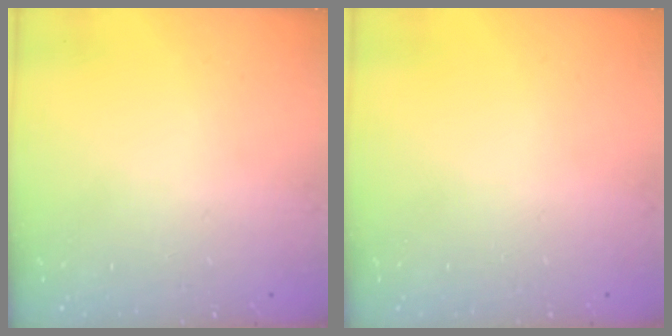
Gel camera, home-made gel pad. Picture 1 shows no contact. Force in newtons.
{"total": 0.0}